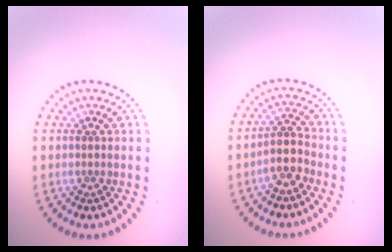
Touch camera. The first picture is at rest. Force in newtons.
{"total": 2.6, "press": 2.1, "slide": 1.5}